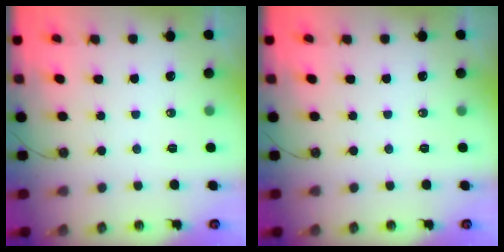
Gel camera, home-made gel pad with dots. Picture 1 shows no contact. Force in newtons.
{"total": 0.0}